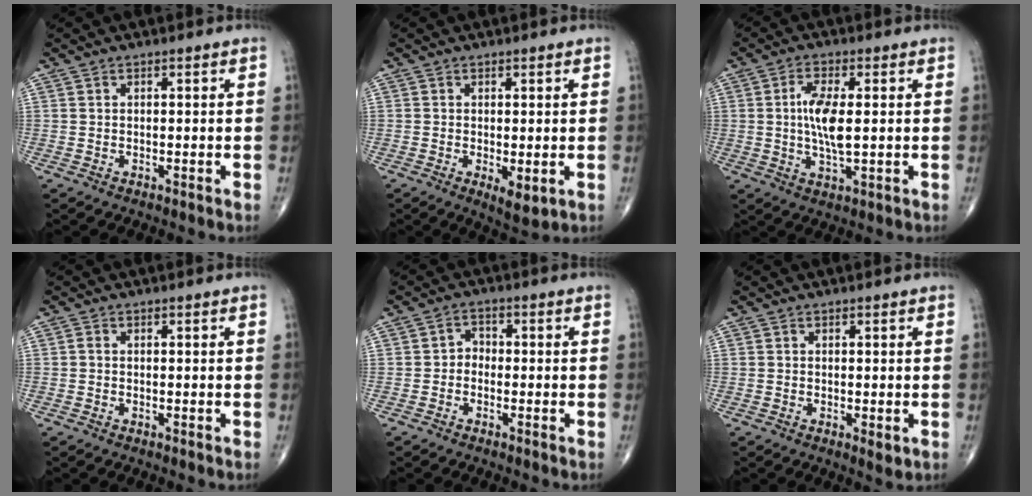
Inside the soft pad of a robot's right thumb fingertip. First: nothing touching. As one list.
[{"total": 4.2, "force": [-0.9, 1.7, 3.7], "torque": [-0.056, -0.014, -0.010]}, {"total": 7.8, "force": [0.5, 2.7, 7.3], "torque": [-0.149, -0.010, 0.006]}, {"total": 0.5, "force": [-0.2, 0.3, 0.4], "torque": [-0.006, 0.000, -0.007]}, {"total": 2.4, "force": [-0.9, 2.0, 1.1], "torque": [0.001, 0.013, -0.028]}, {"total": 1.7, "force": [-0.4, 0.7, 1.5], "torque": [-0.025, -0.006, -0.005]}]